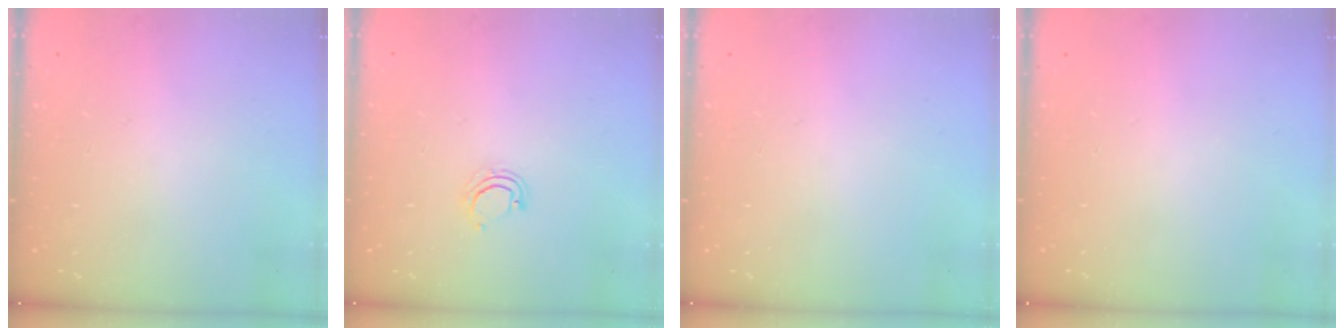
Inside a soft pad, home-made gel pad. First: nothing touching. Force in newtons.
{"total": 2.2, "press": 2.2, "slide": 0.1}
{"total": 0.0}
{"total": 0.0}